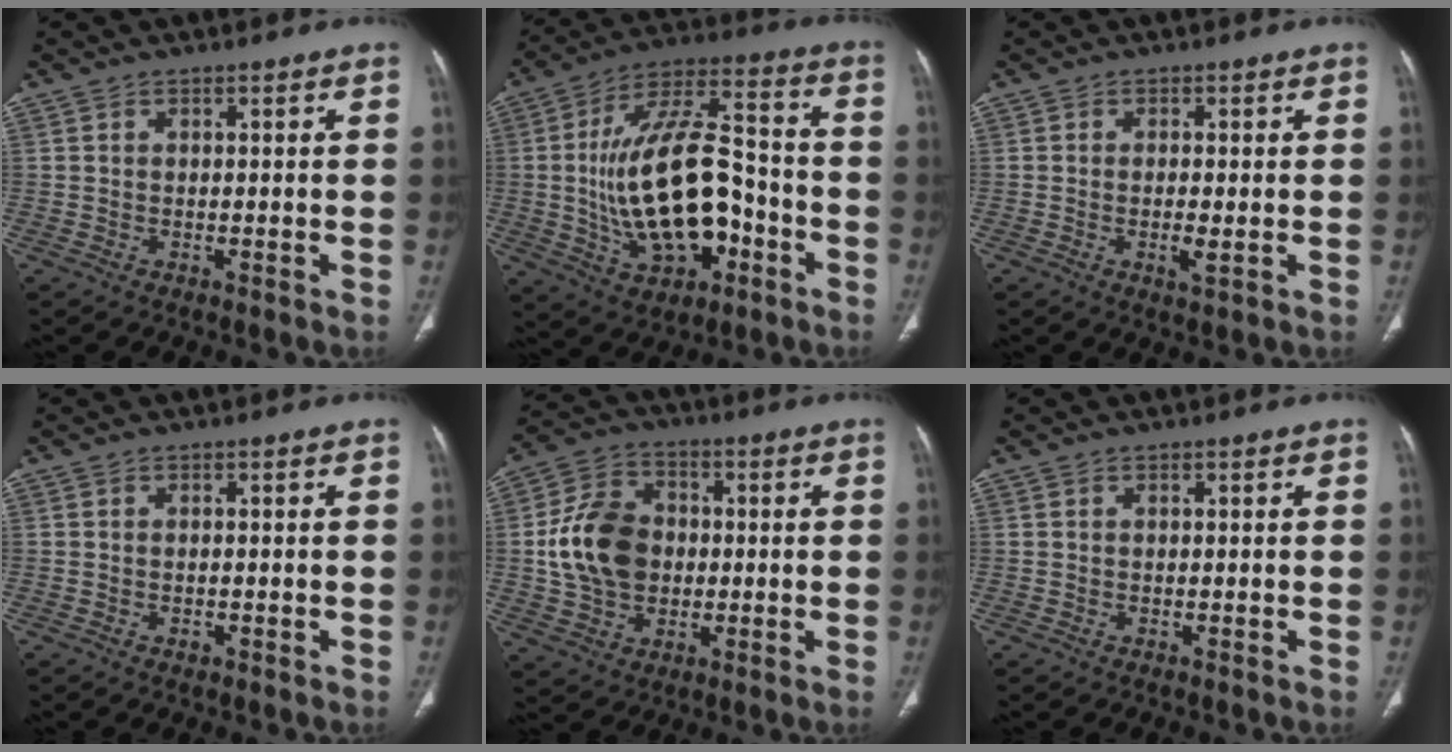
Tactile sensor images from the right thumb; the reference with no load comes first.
{"total": 21.9, "force": [-4.1, 11.5, 18.2], "torque": [-0.309, 0.038, -0.060]}
{"total": 2.4, "force": [-0.6, 0.5, 2.3], "torque": [-0.048, -0.007, -0.011]}
{"total": 0.6, "force": [-0.4, 0.4, 0.3], "torque": [-0.005, 0.001, -0.004]}
{"total": 14.0, "force": [0.0, 10.8, 9.0], "torque": [-0.146, 0.018, 0.001]}
{"total": 0.0}